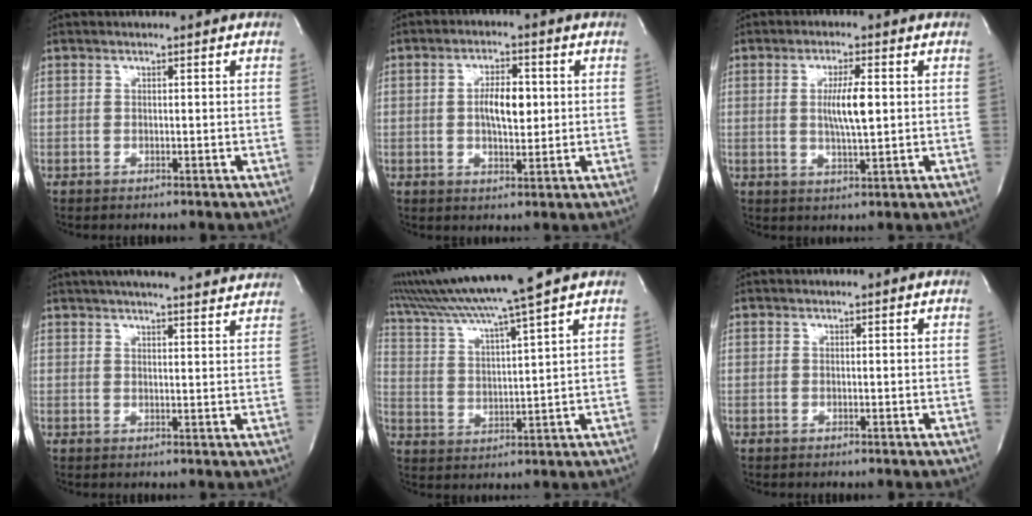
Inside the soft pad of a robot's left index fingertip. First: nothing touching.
{"total": 5.9, "force": [0.4, 2.3, 5.4], "torque": [-0.097, 0.005, 0.009]}
{"total": 5.7, "force": [0.5, 0.7, 5.6], "torque": [-0.104, -0.003, 0.011]}
{"total": 18.4, "force": [16.8, 1.9, 7.4], "torque": [-0.114, 0.020, 0.210]}
{"total": 14.7, "force": [12.2, -2.4, 7.9], "torque": [-0.148, 0.000, 0.203]}
{"total": 0.0}